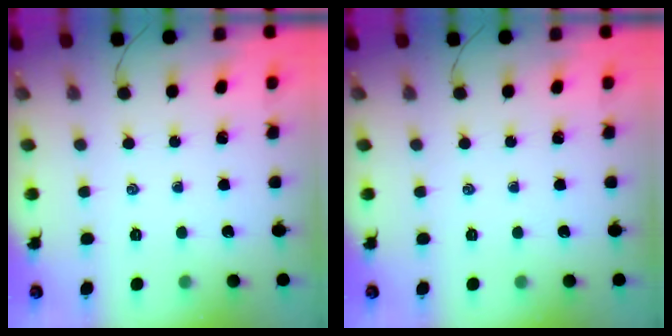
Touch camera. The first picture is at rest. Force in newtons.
{"total": 0.0}